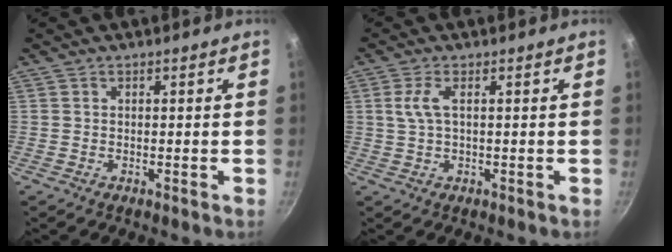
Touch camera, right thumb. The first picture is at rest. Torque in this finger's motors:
{"motor_torque": [-0.55, 0.44, 0.12, -0.10, 0.02]}